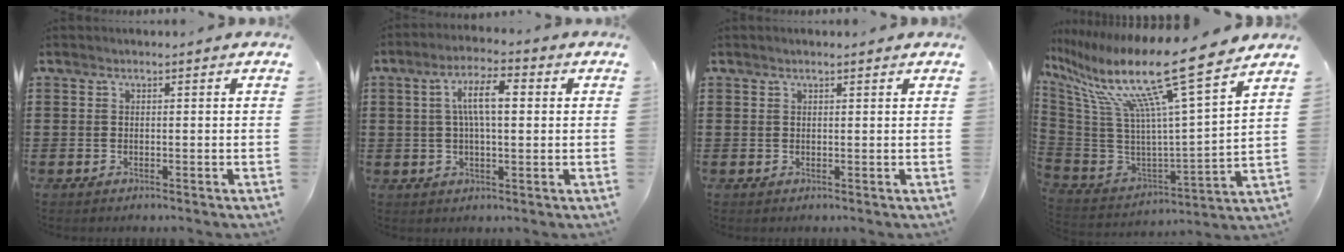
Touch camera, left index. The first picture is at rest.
{"total": 7.3, "force": [1.3, 2.5, 6.7], "torque": [-0.139, 0.012, 0.016]}
{"total": 0.6, "force": [0.5, 0.1, 0.4], "torque": [-0.009, 0.001, 0.008]}
{"total": 16.8, "force": [11.5, 1.0, 12.2], "torque": [-0.266, -0.080, 0.174]}